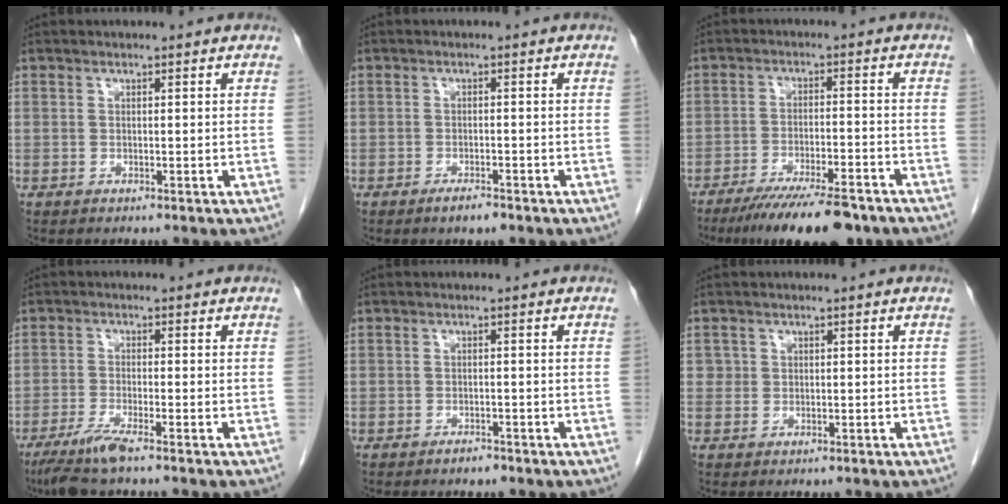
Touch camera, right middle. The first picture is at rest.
{"total": 2.2, "force": [-1.6, 0.5, 1.4], "torque": [-0.027, -0.002, -0.025]}
{"total": 12.8, "force": [-10.0, 2.2, 7.8], "torque": [-0.116, -0.021, -0.158]}
{"total": 5.1, "force": [-3.7, -0.2, 3.5], "torque": [-0.074, -0.016, -0.074]}
{"total": 1.4, "force": [-1.1, 0.3, 0.8], "torque": [-0.017, -0.001, -0.016]}
{"total": 1.4, "force": [0.2, 1.4, 0.0], "torque": [0.012, 0.005, 0.000]}